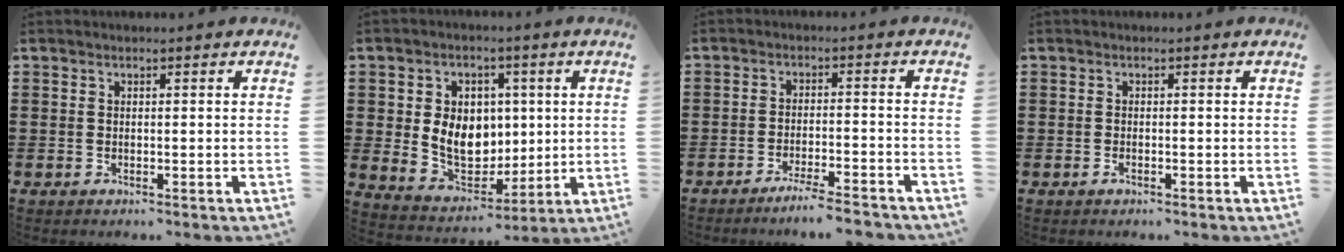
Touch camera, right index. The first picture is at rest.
{"total": 8.9, "force": [0.7, 7.1, 5.4], "torque": [-0.104, 0.011, 0.014]}
{"total": 4.3, "force": [-3.9, -0.2, 1.8], "torque": [-0.037, -0.007, -0.075]}
{"total": 0.7, "force": [-0.4, 0.2, 0.5], "torque": [-0.011, -0.005, -0.007]}